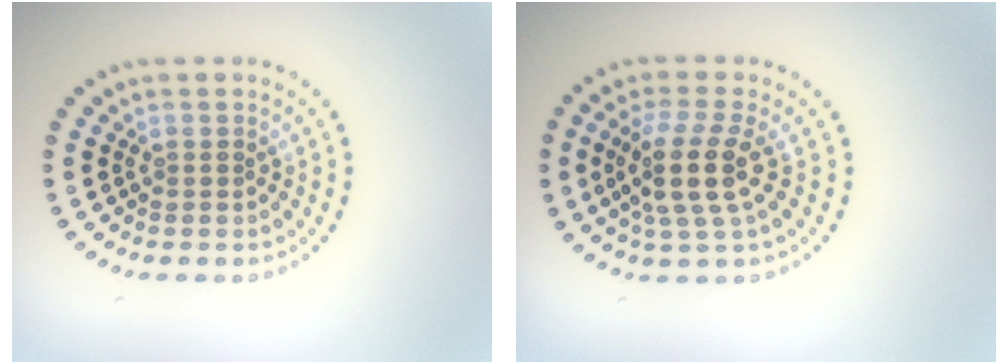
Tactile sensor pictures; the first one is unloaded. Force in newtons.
{"total": 4.1, "press": 3.4, "slide": 2.4}